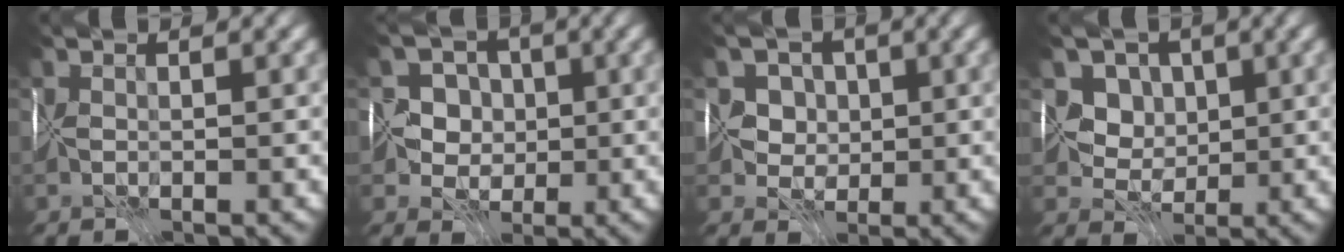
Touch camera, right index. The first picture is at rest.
{"total": 3.8, "force": [0.5, 3.7, 1.0], "torque": [0.010, 0.016, -0.014]}
{"total": 3.1, "force": [1.1, 2.8, 0.6], "torque": [0.010, 0.015, 0.006]}
{"total": 4.7, "force": [2.2, 3.9, 1.5], "torque": [-0.005, 0.003, 0.032]}